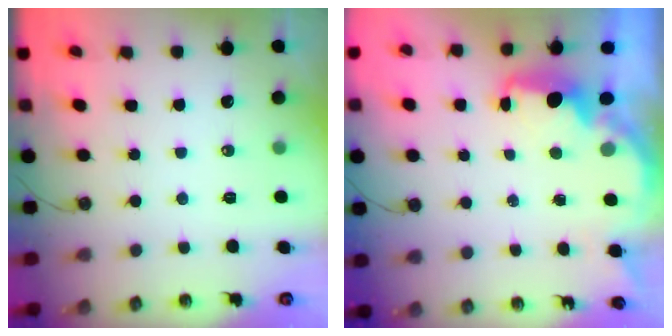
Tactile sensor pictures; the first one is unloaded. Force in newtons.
{"total": 3.8, "press": 3.8, "slide": 0.5}